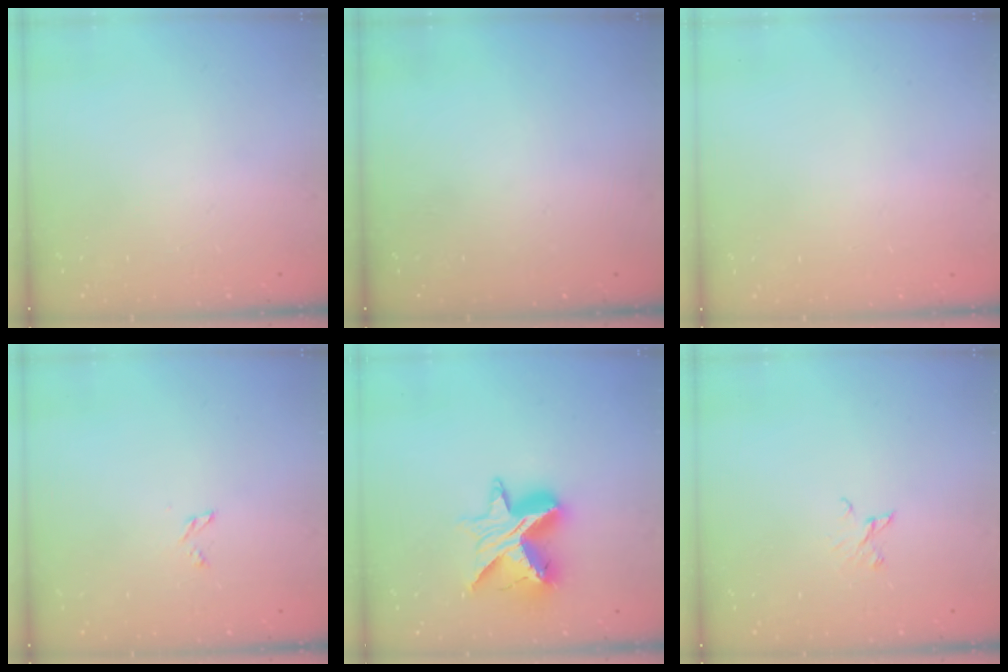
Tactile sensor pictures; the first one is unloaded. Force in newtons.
{"total": 0.0}
{"total": 0.0}
{"total": 2.4, "press": 2.3, "slide": 0.3}
{"total": 13.1, "press": 13.1, "slide": 1.0}
{"total": 2.1, "press": 2.1, "slide": 0.3}